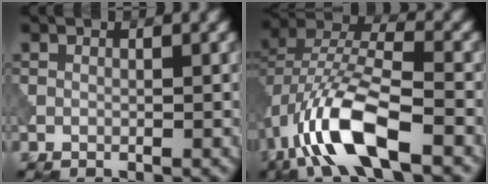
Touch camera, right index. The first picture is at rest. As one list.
[{"total": 10.4, "force": [-4.9, 3.8, 8.3], "torque": [-0.170, 0.008, -0.098]}]